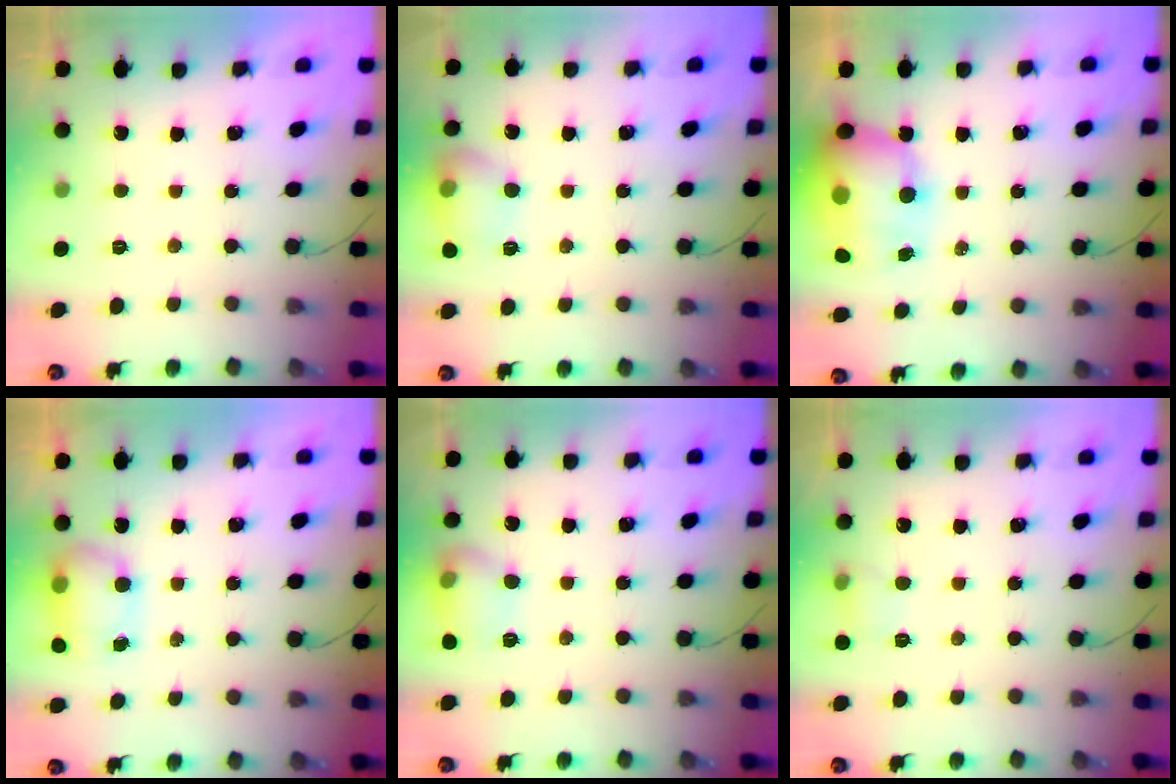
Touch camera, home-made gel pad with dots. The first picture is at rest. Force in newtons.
{"total": 11.2, "press": 11.2, "slide": 0.8}
{"total": 17.2, "press": 16.7, "slide": 4.2}
{"total": 11.0, "press": 8.8, "slide": 6.6}
{"total": 10.7, "press": 10.7, "slide": 0.8}
{"total": 4.7, "press": 4.5, "slide": 1.5}